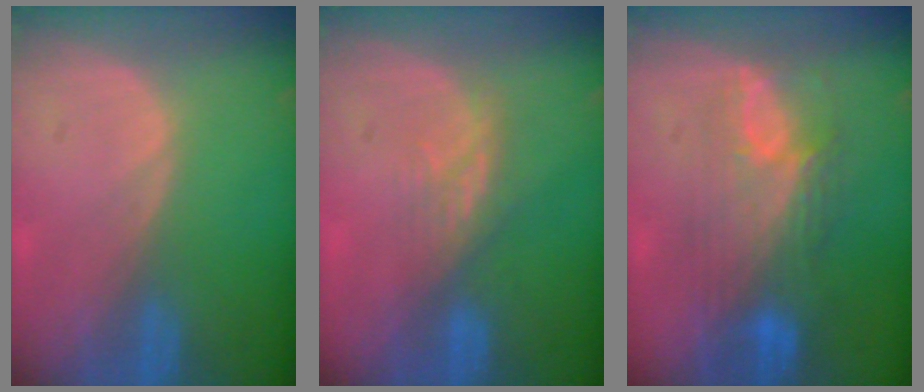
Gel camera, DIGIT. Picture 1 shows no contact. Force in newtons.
{"total": 3.7, "press": 3.4, "slide": 1.5}
{"total": 8.5, "press": 8.1, "slide": 2.6}